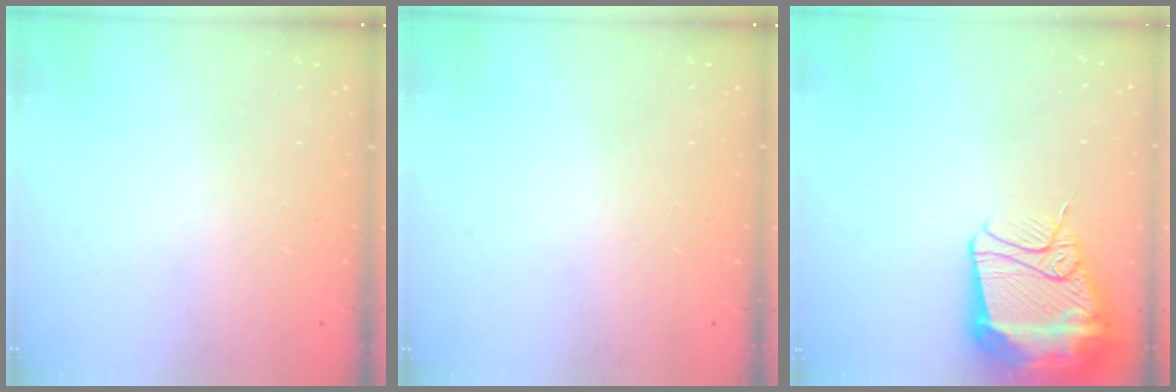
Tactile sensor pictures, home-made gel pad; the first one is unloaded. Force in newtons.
{"total": 0.0}
{"total": 19.1, "press": 19.0, "slide": 1.9}